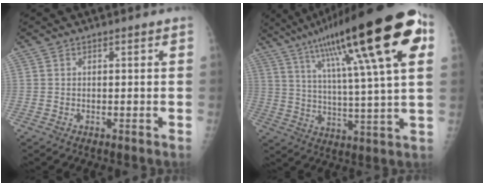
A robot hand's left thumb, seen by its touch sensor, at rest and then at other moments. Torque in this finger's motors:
{"motor_torque": [1.59, 1.15, 2.05, -0.72, 0.43]}